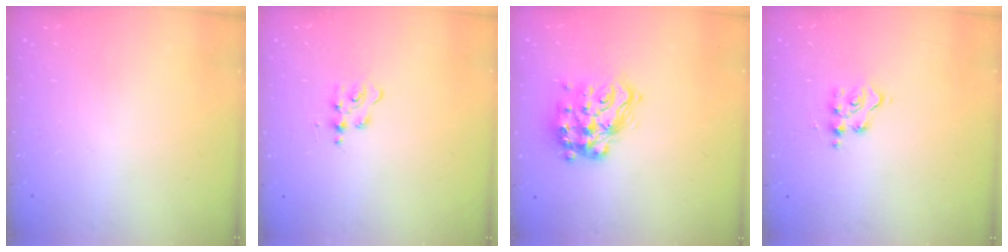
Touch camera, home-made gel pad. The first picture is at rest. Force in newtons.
{"total": 4.8, "press": 4.8, "slide": 0.6}
{"total": 17.1, "press": 17.1, "slide": 1.2}
{"total": 4.6, "press": 4.6, "slide": 0.2}